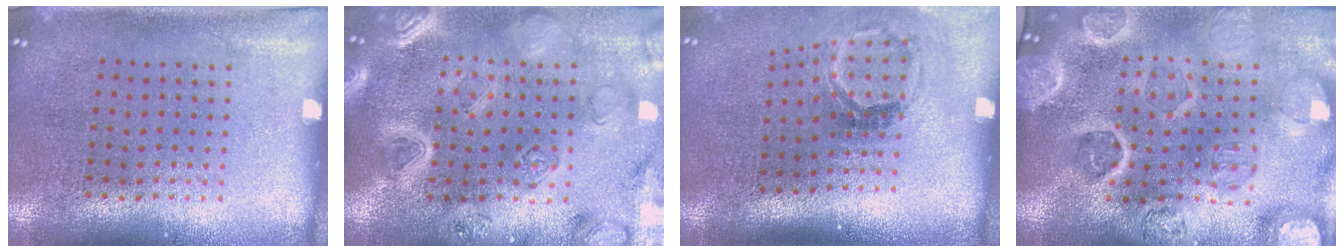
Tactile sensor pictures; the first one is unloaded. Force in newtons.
{"total": 4.1, "press": 3.7, "slide": 1.7}
{"total": 1.9, "press": 1.2, "slide": 1.4}
{"total": 5.2, "press": 4.5, "slide": 2.7}